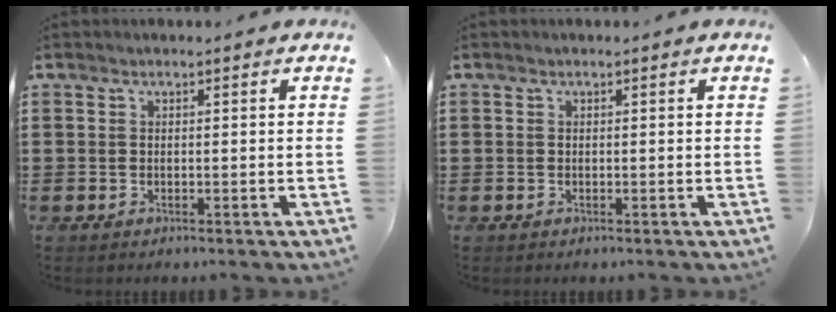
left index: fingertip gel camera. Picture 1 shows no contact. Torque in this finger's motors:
{"motor_torque": [0.00, 0.00, 0.00, 0.00]}